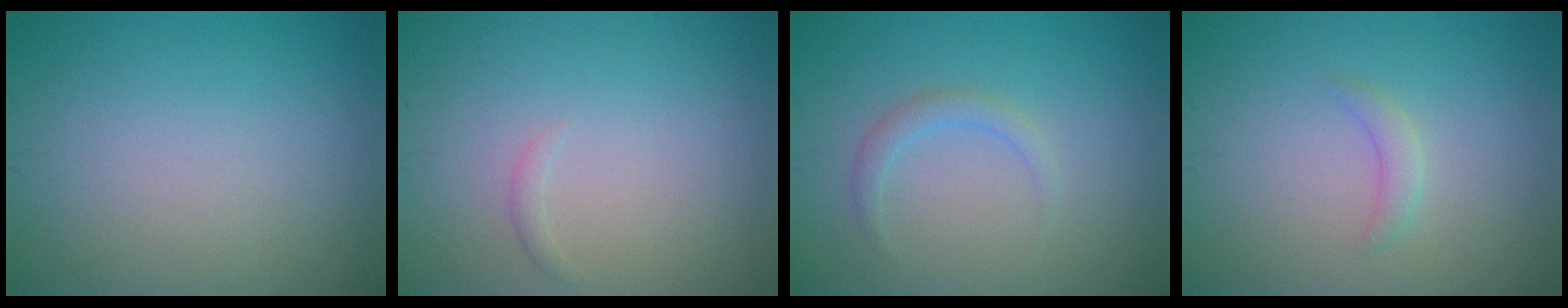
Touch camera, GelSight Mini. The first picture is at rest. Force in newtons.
{"total": 0.5, "press": 0.5, "slide": 0.0}
{"total": 1.5, "press": 1.5, "slide": 0.1}
{"total": 1.2, "press": 1.2, "slide": 0.0}